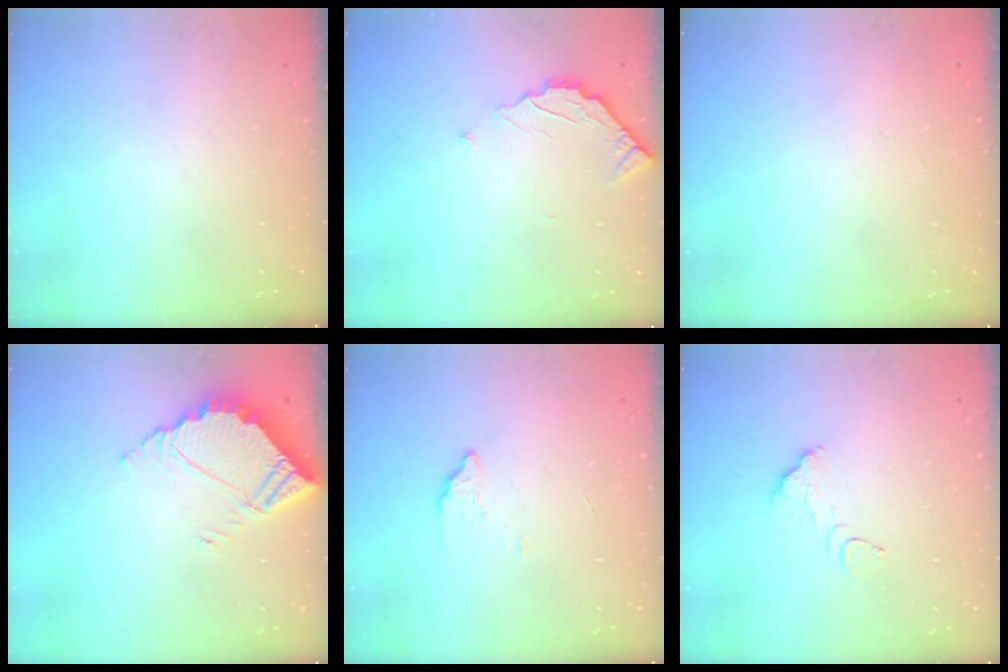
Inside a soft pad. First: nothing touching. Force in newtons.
{"total": 3.0, "press": 3.0, "slide": 0.3}
{"total": 2.2, "press": 2.2, "slide": 0.1}
{"total": 6.0, "press": 6.0, "slide": 0.3}
{"total": 2.0, "press": 2.0, "slide": 0.1}
{"total": 2.9, "press": 2.9, "slide": 0.1}